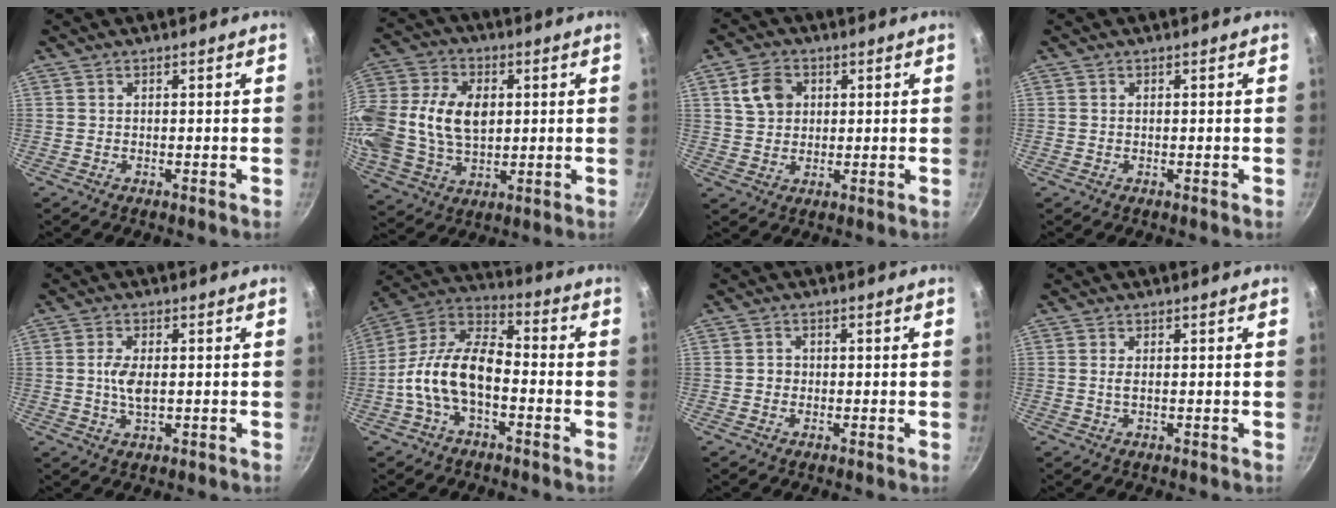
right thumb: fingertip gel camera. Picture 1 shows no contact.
{"total": 21.4, "force": [2.4, 15.0, 15.0], "torque": [-0.326, 0.024, 0.043]}
{"total": 6.7, "force": [2.0, 5.3, 3.6], "torque": [-0.046, 0.003, 0.034]}
{"total": 0.0}
{"total": 4.9, "force": [-0.1, 2.4, 4.2], "torque": [-0.085, 0.000, -0.003]}
{"total": 14.0, "force": [-3.8, 7.5, 11.2], "torque": [-0.195, 0.052, -0.090]}
{"total": 1.5, "force": [-0.2, 1.4, 0.5], "torque": [-0.001, 0.004, -0.006]}
{"total": 1.2, "force": [0.1, 0.4, 1.2], "torque": [-0.026, -0.001, 0.001]}